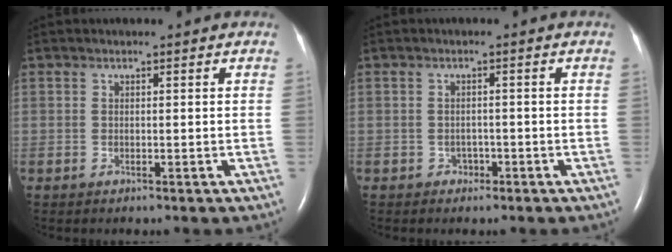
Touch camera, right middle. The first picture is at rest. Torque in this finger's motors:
{"motor_torque": [0.22, -0.32, -0.05, -0.01]}